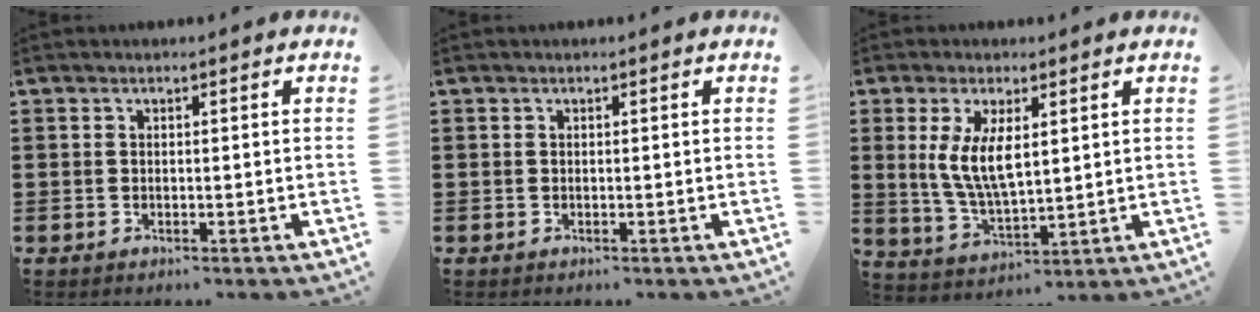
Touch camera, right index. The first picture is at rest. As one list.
[{"total": 0.0}, {"total": 7.0, "force": [1.4, 2.9, 6.2], "torque": [-0.131, 0.002, 0.024]}]